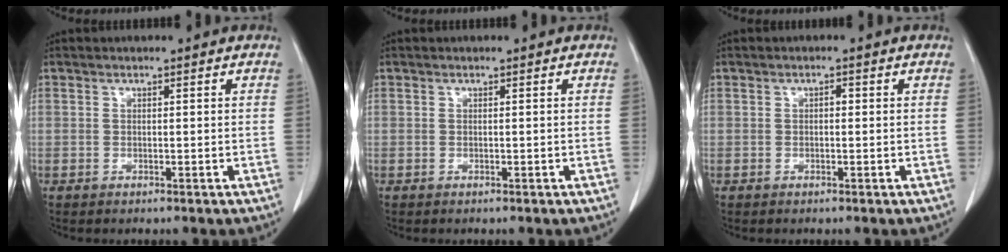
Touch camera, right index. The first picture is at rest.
{"total": 0.0}
{"total": 0.8, "force": [0.0, 0.5, 0.7], "torque": [-0.009, 0.003, -0.001]}